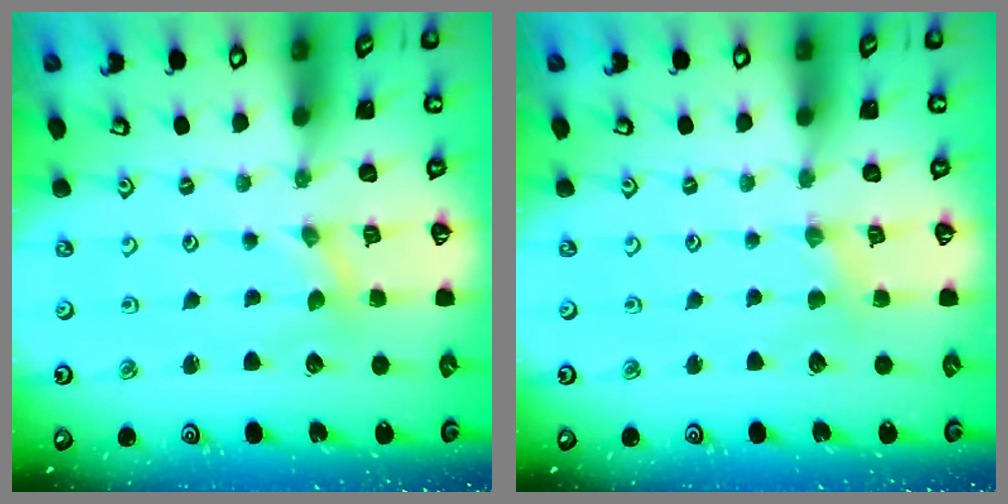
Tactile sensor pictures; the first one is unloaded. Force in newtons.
{"total": 2.7, "press": 2.6, "slide": 0.4}